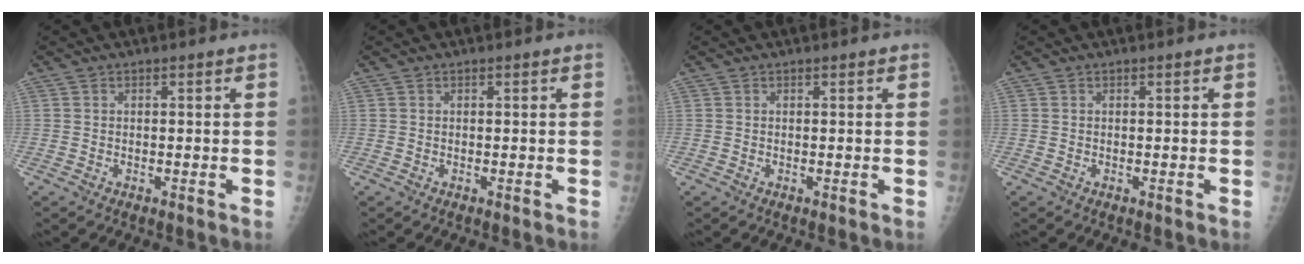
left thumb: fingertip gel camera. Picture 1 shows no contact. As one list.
[{"total": 0.0}, {"total": 0.0}, {"total": 0.0}]